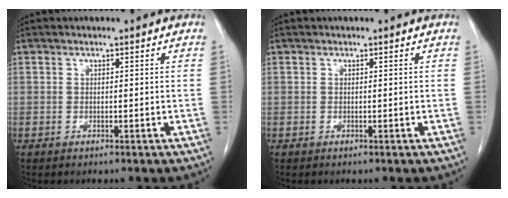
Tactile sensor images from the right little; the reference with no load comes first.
{"total": 0.0}